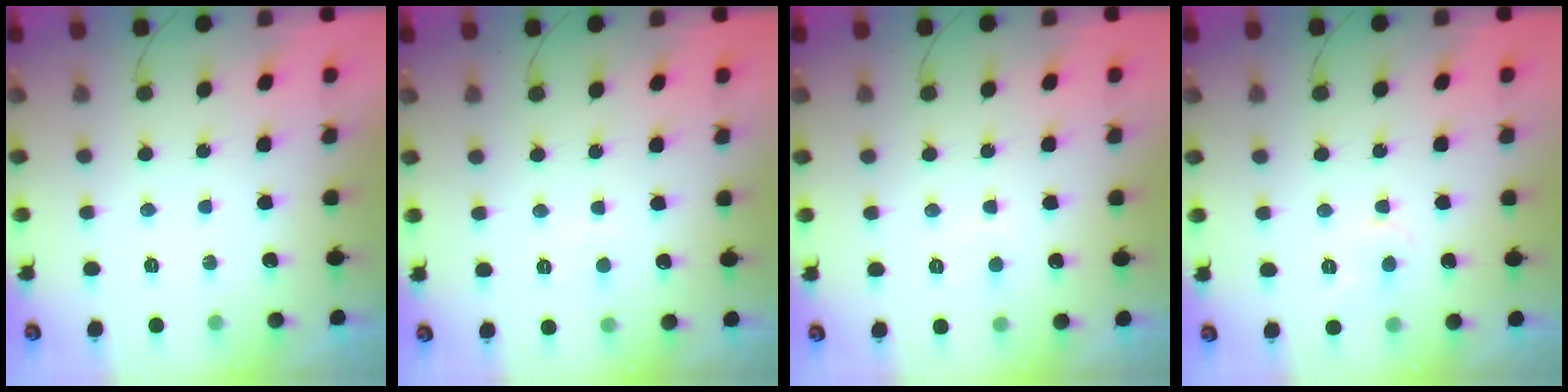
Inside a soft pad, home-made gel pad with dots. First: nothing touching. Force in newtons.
{"total": 3.3, "press": 3.2, "slide": 0.3}
{"total": 3.1, "press": 3.1, "slide": 0.2}
{"total": 3.6, "press": 3.6, "slide": 0.3}